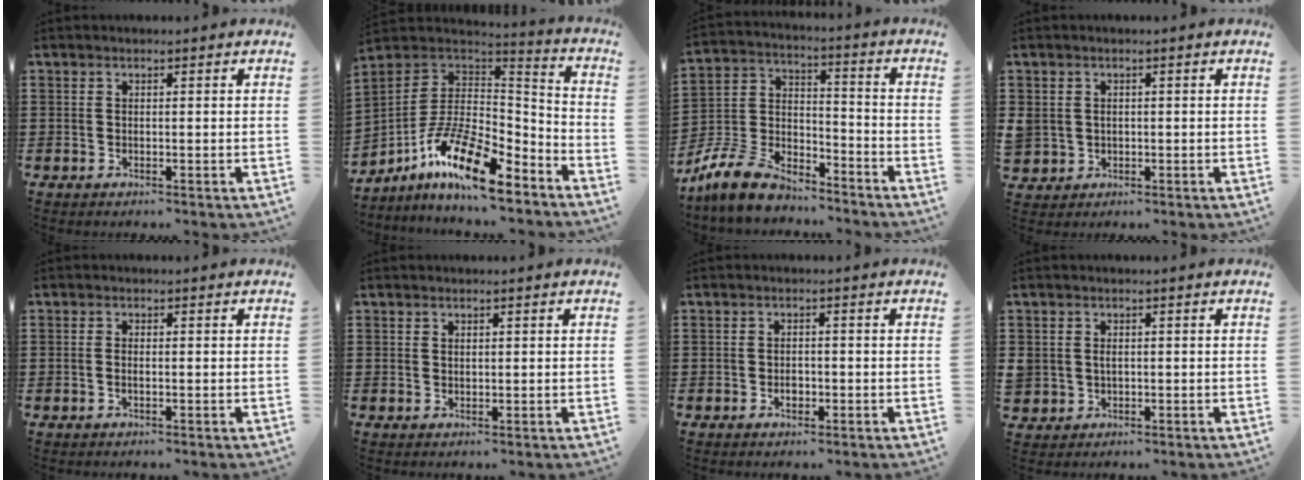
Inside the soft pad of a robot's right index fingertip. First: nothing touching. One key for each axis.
{"total": 15.1, "fx": -8.5, "fy": 5.4, "fz": 11.2, "tx": -0.221, "ty": 0.017, "tz": -0.154}
{"total": 9.1, "fx": -8.2, "fy": 2.6, "fz": 3.2, "tx": -0.081, "ty": 0.016, "tz": -0.164}
{"total": 1.8, "fx": -0.1, "fy": 1.8, "fz": 0.1, "tx": -0.014, "ty": 0.005, "tz": -0.003}
{"total": 0.9, "fx": -0.2, "fy": 0.3, "fz": 0.9, "tx": -0.018, "ty": -0.003, "tz": -0.002}
{"total": 0.6, "fx": 0.5, "fy": 0.3, "fz": 0.2, "tx": -0.004, "ty": 0.002, "tz": 0.010}
{"total": 1.6, "fx": -0.7, "fy": 1.0, "fz": 1.1, "tx": -0.020, "ty": 0.001, "tz": -0.012}
{"total": 1.4, "fx": 0.0, "fy": 1.3, "fz": 0.5, "tx": -0.015, "ty": 0.004, "tz": -0.002}